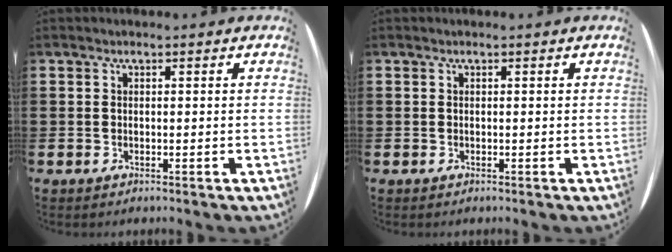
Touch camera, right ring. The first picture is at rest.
{"total": 0.0}